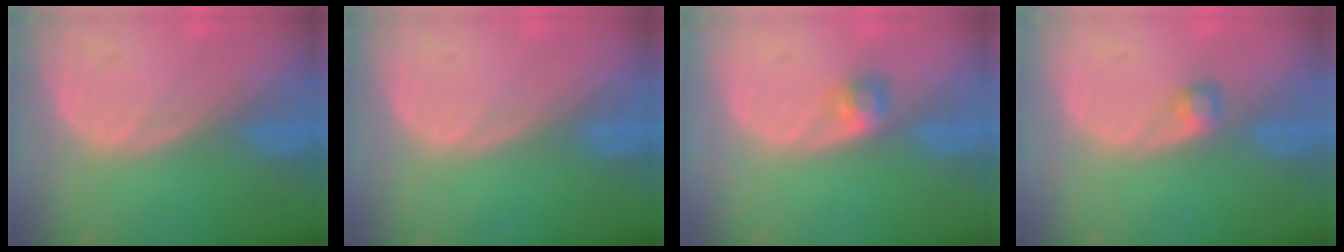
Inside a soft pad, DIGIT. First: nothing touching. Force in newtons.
{"total": 0.0}
{"total": 2.5, "press": 2.3, "slide": 1.0}
{"total": 1.8, "press": 1.7, "slide": 0.3}